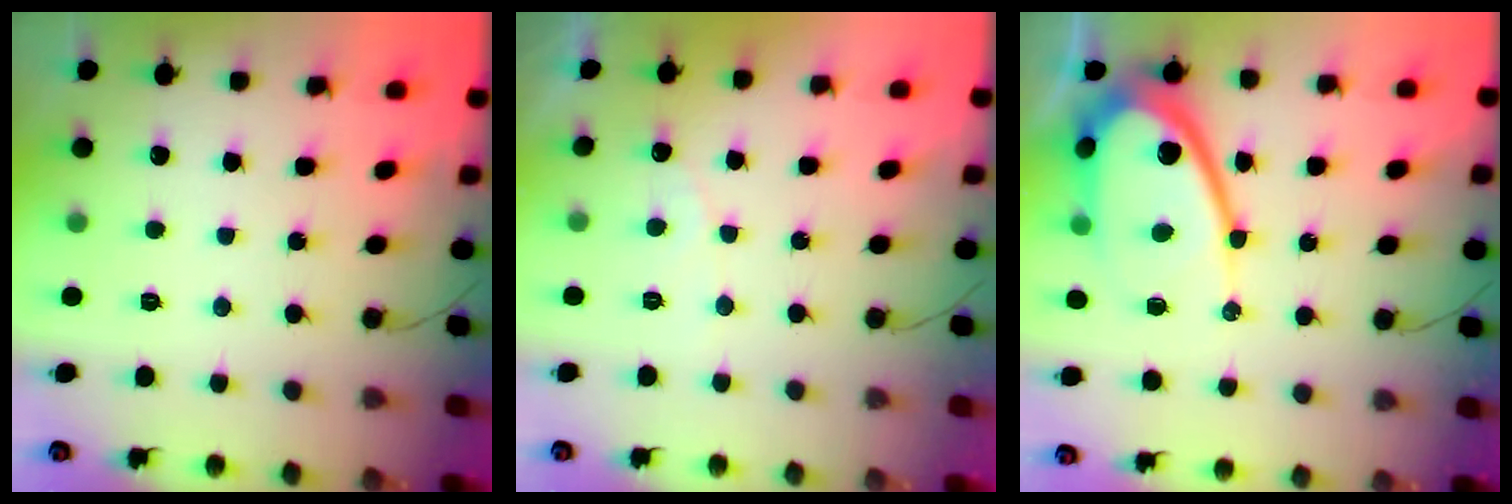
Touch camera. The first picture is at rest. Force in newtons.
{"total": 4.1, "press": 4.1, "slide": 0.4}
{"total": 16.6, "press": 16.5, "slide": 1.5}